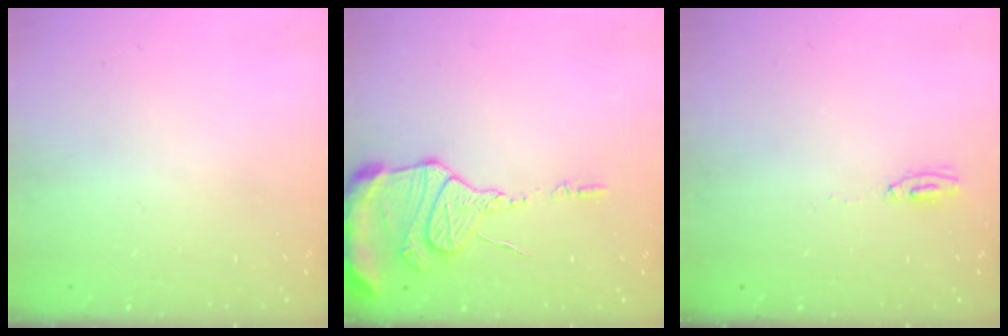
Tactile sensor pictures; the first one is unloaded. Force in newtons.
{"total": 13.5, "press": 13.4, "slide": 1.7}
{"total": 4.8, "press": 2.7, "slide": 4.0}